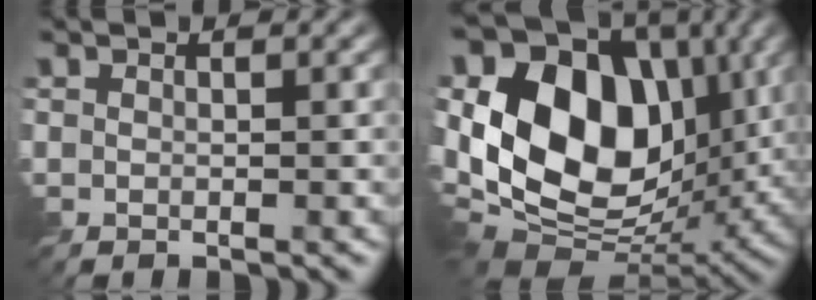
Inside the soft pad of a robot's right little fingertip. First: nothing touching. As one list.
[{"total": 15.6, "force": [2.4, 10.8, 11.1], "torque": [-0.210, 0.012, 0.030]}]